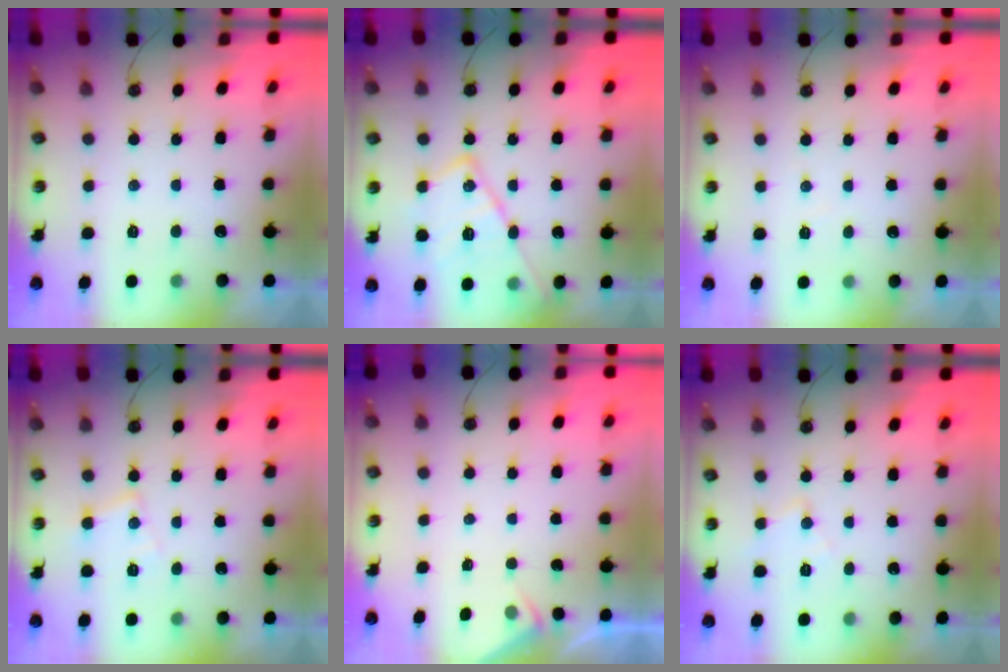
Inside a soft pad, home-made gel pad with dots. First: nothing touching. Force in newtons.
{"total": 17.5, "press": 17.4, "slide": 1.0}
{"total": 4.1, "press": 4.0, "slide": 0.7}
{"total": 7.7, "press": 7.7, "slide": 0.6}
{"total": 3.4, "press": 3.3, "slide": 0.5}
{"total": 6.6, "press": 6.6, "slide": 0.3}